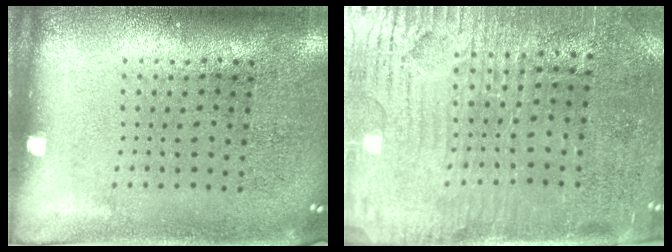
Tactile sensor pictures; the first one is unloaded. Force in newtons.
{"total": 3.9, "press": 3.5, "slide": 1.7}